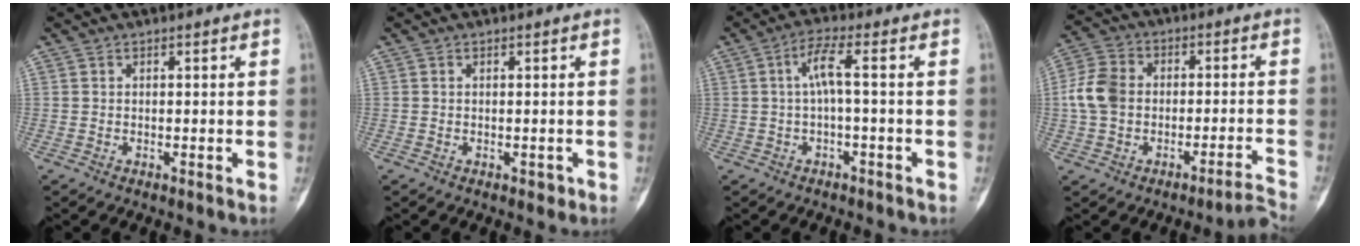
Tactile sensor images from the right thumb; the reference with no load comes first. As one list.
[{"total": 1.1, "force": [-0.2, 0.8, 0.7], "torque": [-0.002, 0.000, -0.002]}, {"total": 4.2, "force": [0.0, 0.2, 4.2], "torque": [-0.090, 0.021, 0.001]}, {"total": 8.2, "force": [-3.6, 4.4, 6.0], "torque": [-0.112, 0.072, -0.066]}]